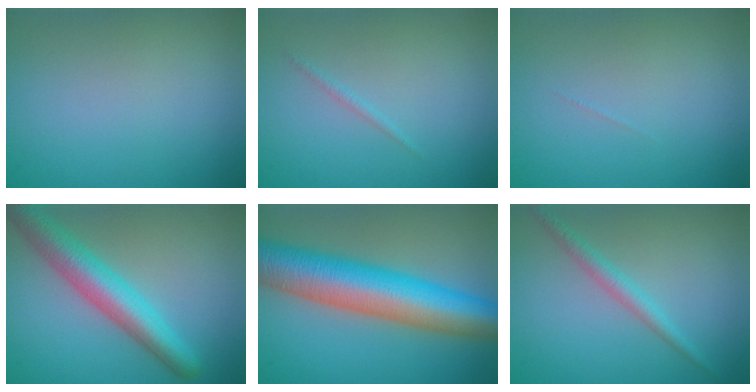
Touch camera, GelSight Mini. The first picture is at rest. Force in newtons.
{"total": 0.6, "press": 0.6, "slide": 0.1}
{"total": 0.0}
{"total": 6.1, "press": 6.1, "slide": 0.3}
{"total": 11.9, "press": 11.9, "slide": 0.1}
{"total": 2.0, "press": 2.0, "slide": 0.1}